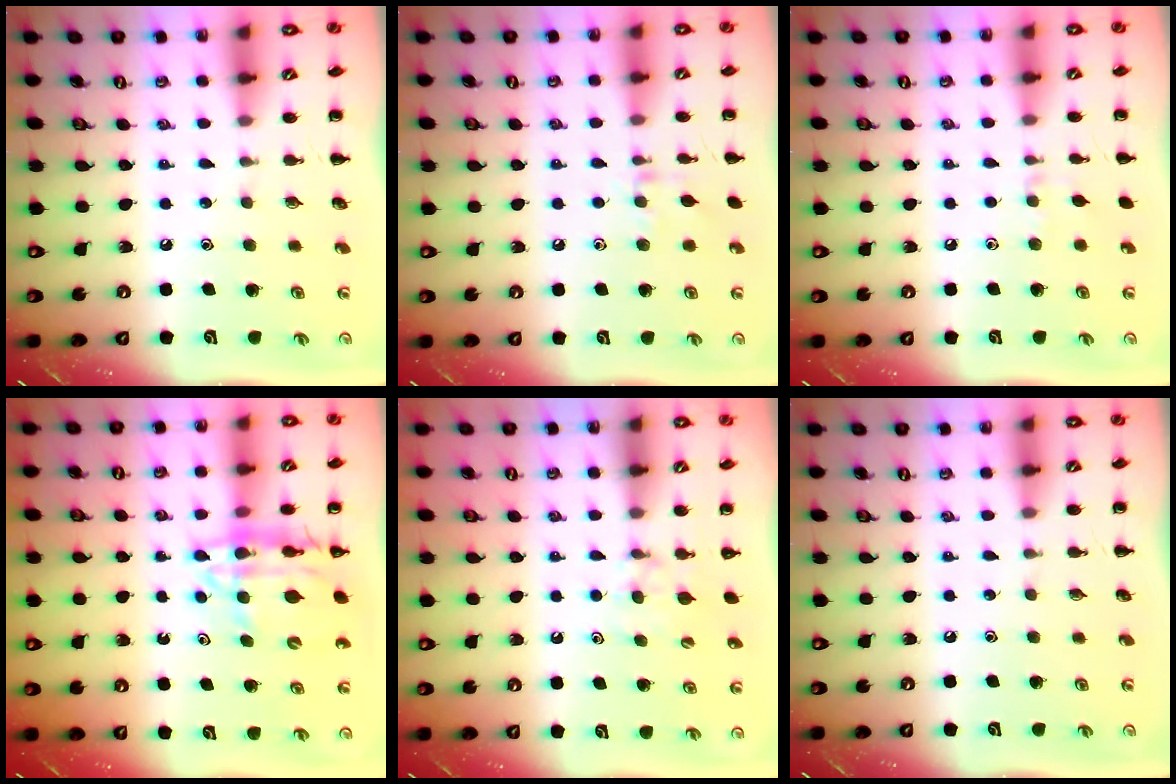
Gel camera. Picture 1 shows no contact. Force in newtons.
{"total": 6.7, "press": 6.5, "slide": 1.5}
{"total": 3.8, "press": 3.5, "slide": 1.4}
{"total": 12.7, "press": 12.2, "slide": 3.5}
{"total": 5.8, "press": 5.5, "slide": 1.8}
{"total": 0.0}